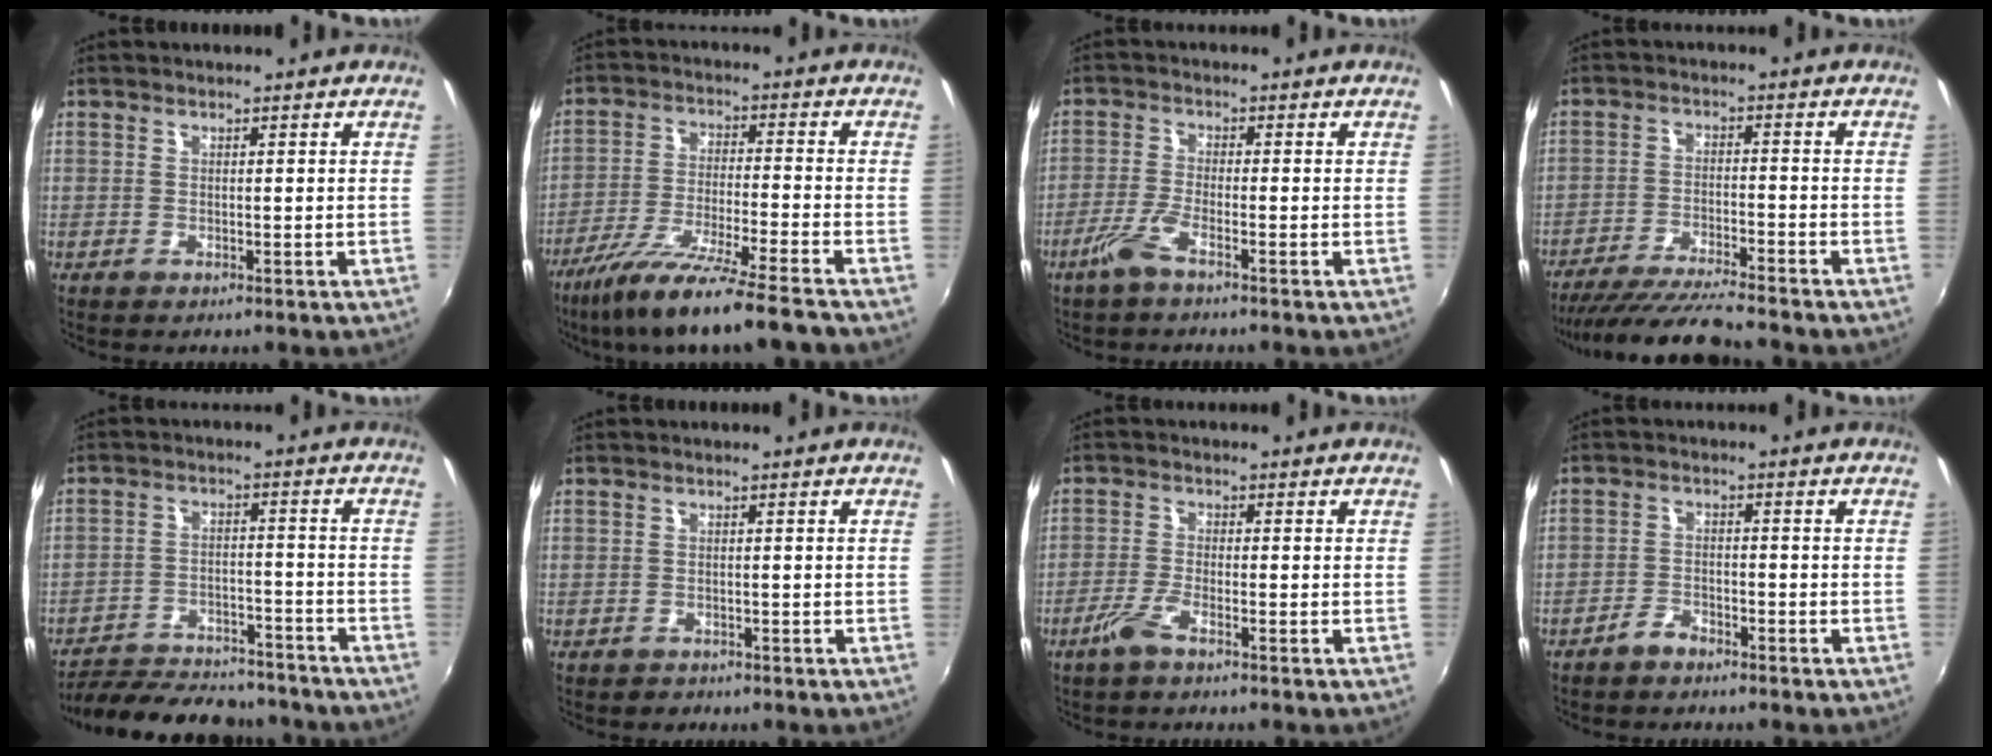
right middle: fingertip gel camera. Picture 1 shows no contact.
{"total": 14.6, "force": [-11.9, -0.6, 8.4], "torque": [-0.171, -0.037, -0.208]}
{"total": 4.0, "force": [-2.7, 0.0, 2.9], "torque": [-0.076, -0.006, -0.058]}
{"total": 11.8, "force": [-10.7, 0.1, 4.9], "torque": [-0.113, -0.015, -0.185]}
{"total": 19.4, "force": [-17.1, 5.8, 7.3], "torque": [-0.154, -0.001, -0.237]}
{"total": 1.1, "force": [-0.9, 0.7, 0.0], "torque": [-0.003, 0.000, -0.013]}
{"total": 3.5, "force": [-2.5, 0.2, 2.5], "torque": [-0.066, -0.005, -0.051]}
{"total": 2.8, "force": [-2.5, 0.9, 0.8], "torque": [-0.028, 0.005, -0.044]}